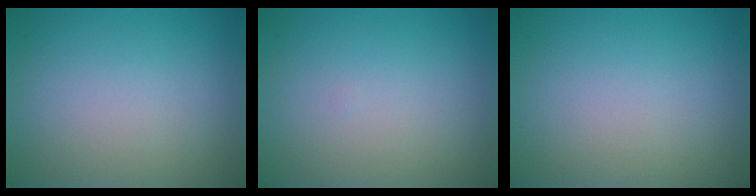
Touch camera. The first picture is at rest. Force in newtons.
{"total": 0.0}
{"total": 0.0}